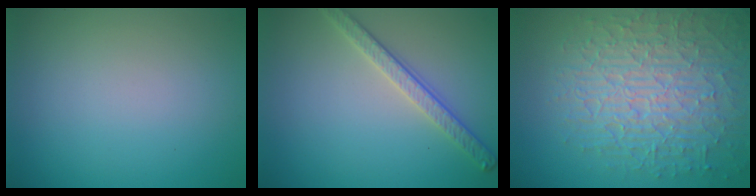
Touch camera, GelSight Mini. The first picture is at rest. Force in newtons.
{"total": 2.8, "press": 2.7, "slide": 0.8}
{"total": 9.1, "press": 6.3, "slide": 6.6}